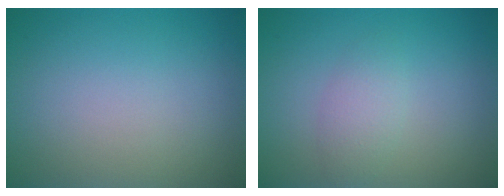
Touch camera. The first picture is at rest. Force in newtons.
{"total": 1.9, "press": 1.9, "slide": 0.1}